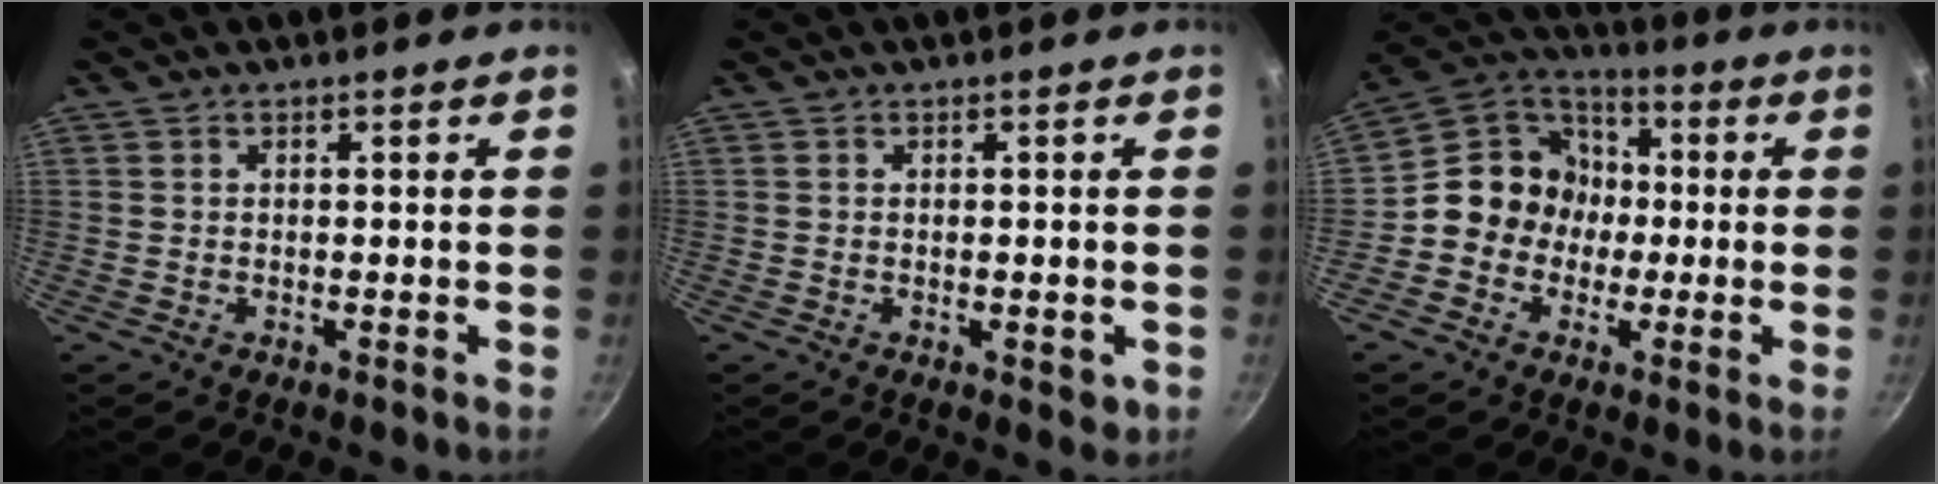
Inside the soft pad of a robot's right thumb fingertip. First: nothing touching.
{"total": 2.9, "force": [-0.7, 1.3, 2.4], "torque": [-0.032, -0.006, -0.008]}
{"total": 12.0, "force": [-1.3, 11.1, 4.6], "torque": [-0.025, 0.033, -0.043]}